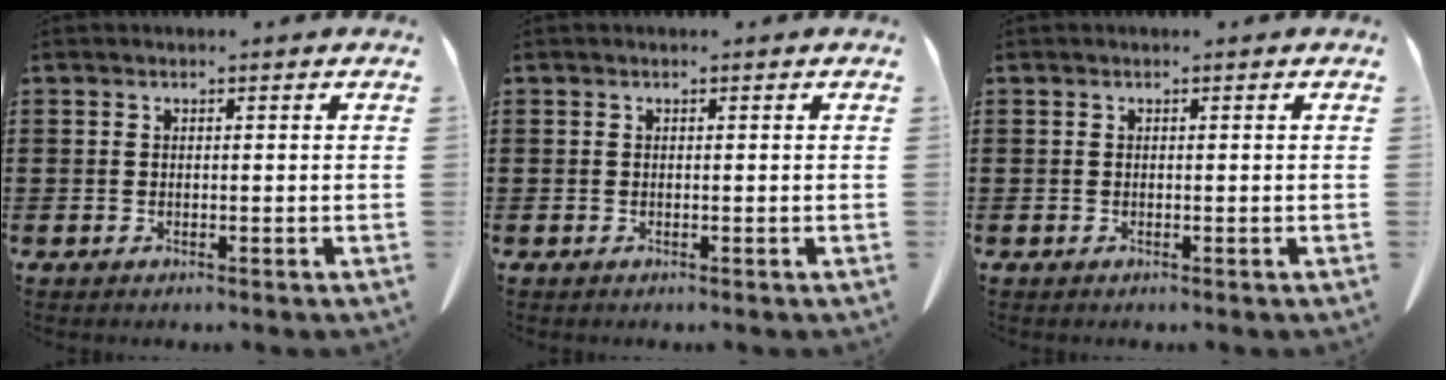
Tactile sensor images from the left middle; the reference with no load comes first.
{"total": 0.0}
{"total": 0.0}